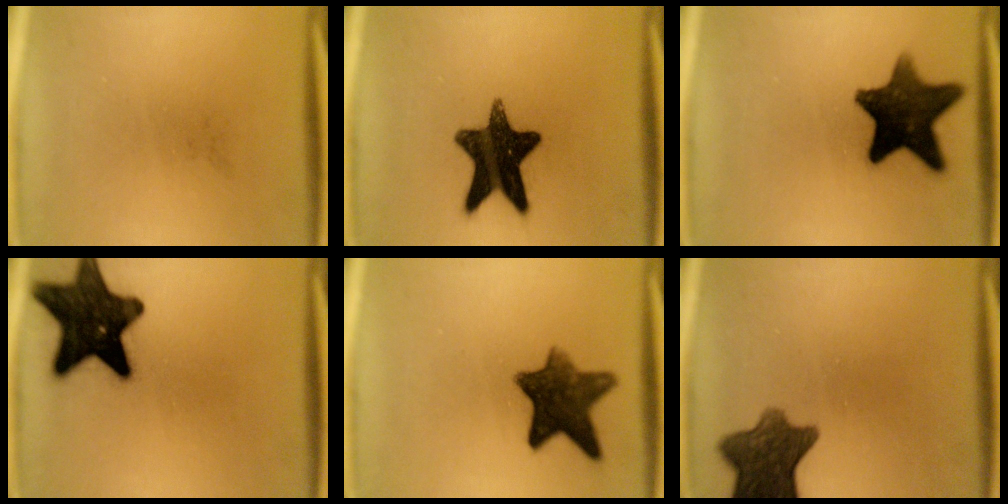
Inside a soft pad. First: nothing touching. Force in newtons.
{"total": 15.1}
{"total": 13.8}
{"total": 17.0}
{"total": 10.3}
{"total": 9.5}